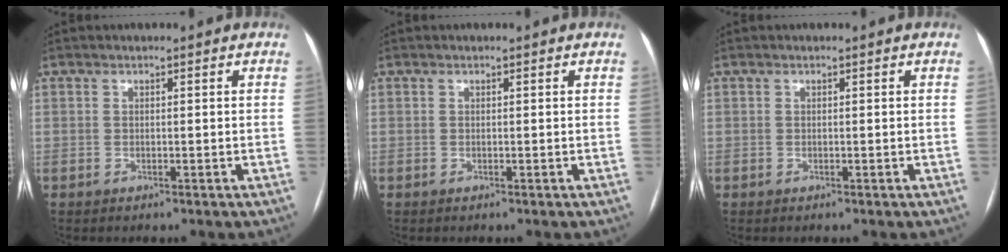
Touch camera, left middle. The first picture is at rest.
{"total": 0.0}
{"total": 0.0}